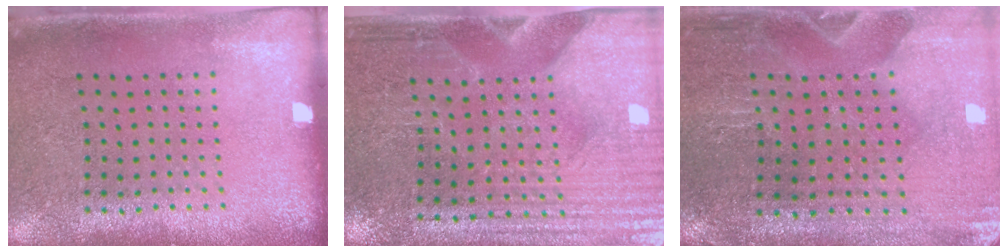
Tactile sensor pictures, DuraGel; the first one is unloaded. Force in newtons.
{"total": 3.6, "press": 3.4, "slide": 1.2}
{"total": 0.6, "press": 0.6, "slide": 0.0}